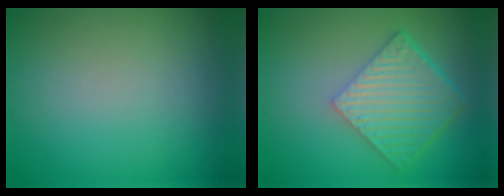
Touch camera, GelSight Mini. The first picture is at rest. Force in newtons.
{"total": 6.5, "press": 4.6, "slide": 4.6}